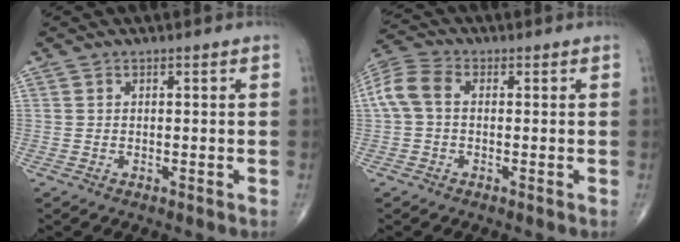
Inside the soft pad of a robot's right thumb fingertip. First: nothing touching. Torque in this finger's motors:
{"motor_torque": [-0.01, 0.09, 0.58, 0.18, 0.14]}